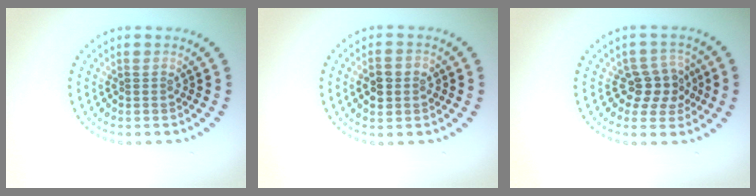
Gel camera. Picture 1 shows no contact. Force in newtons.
{"total": 3.3, "press": 3.3, "slide": 0.2}
{"total": 3.1, "press": 2.8, "slide": 1.3}